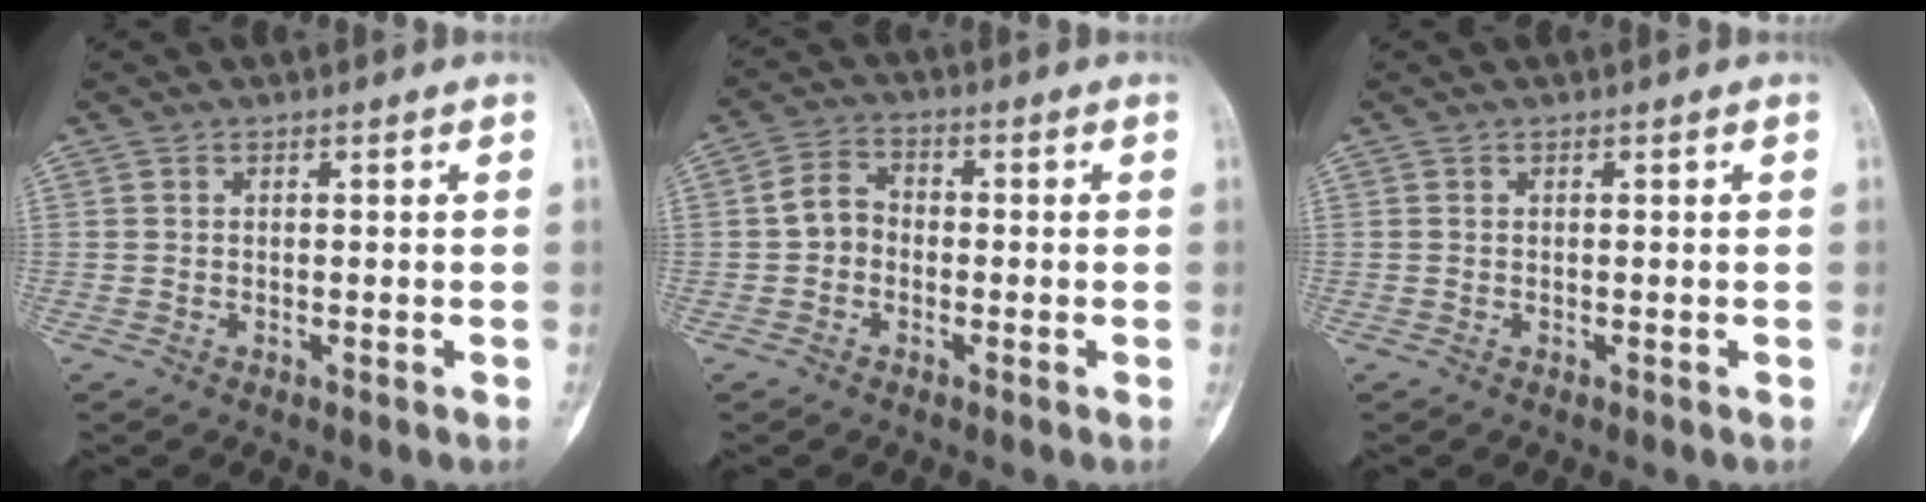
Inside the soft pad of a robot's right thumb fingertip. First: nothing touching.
{"total": 5.0, "force": [-0.9, 4.1, 2.8], "torque": [-0.035, 0.019, -0.027]}
{"total": 0.0}